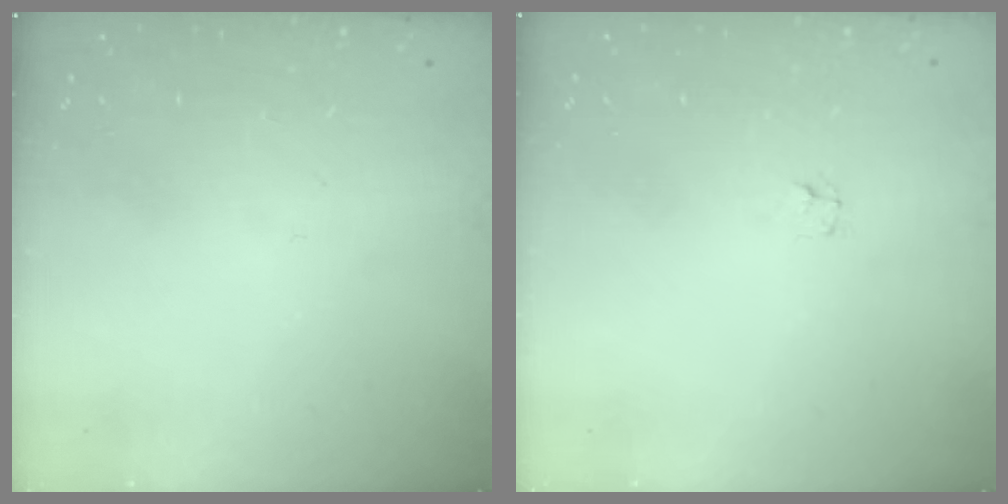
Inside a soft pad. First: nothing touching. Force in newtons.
{"total": 1.2, "press": 1.2, "slide": 0.1}